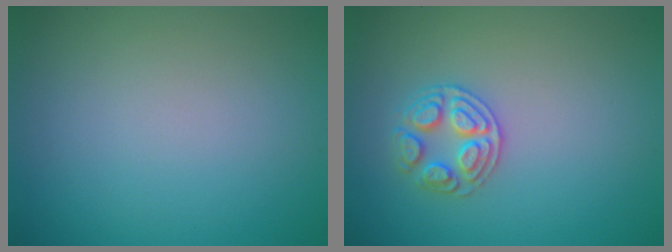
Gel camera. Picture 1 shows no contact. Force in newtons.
{"total": 2.6, "press": 2.6, "slide": 0.4}